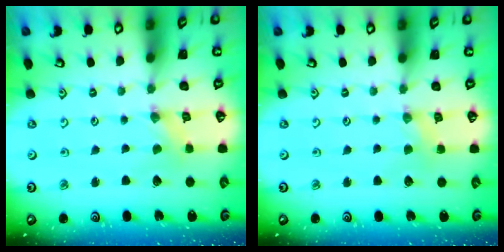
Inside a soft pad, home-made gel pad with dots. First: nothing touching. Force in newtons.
{"total": 1.4, "press": 1.4, "slide": 0.3}